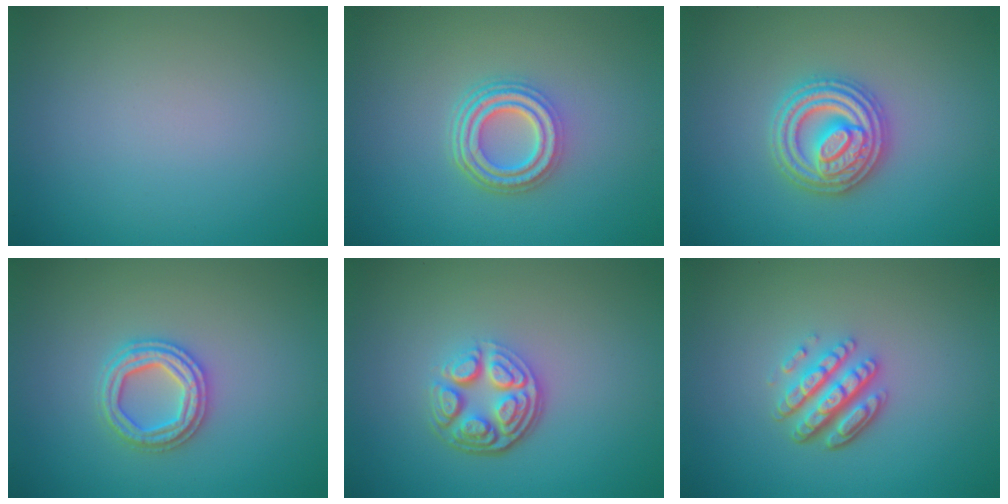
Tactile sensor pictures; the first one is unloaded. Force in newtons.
{"total": 4.8, "press": 3.5, "slide": 3.3}
{"total": 4.5, "press": 4.5, "slide": 0.6}
{"total": 2.9, "press": 2.9, "slide": 0.6}
{"total": 4.8, "press": 3.5, "slide": 3.3}
{"total": 4.4, "press": 3.3, "slide": 2.9}